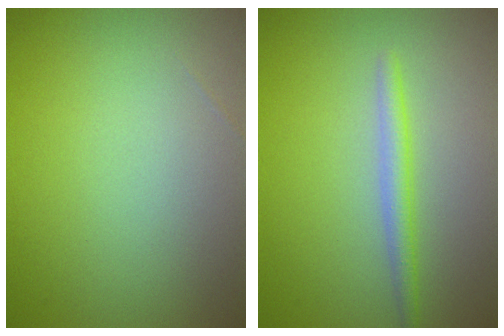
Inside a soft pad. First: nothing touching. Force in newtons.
{"total": 1.9, "press": 1.9, "slide": 0.1}